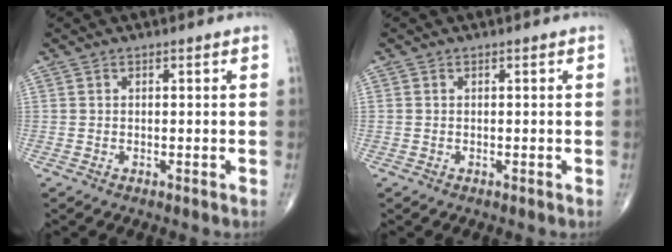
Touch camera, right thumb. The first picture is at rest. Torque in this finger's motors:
{"motor_torque": [-0.04, 0.04, 0.27, 0.19, 0.01]}